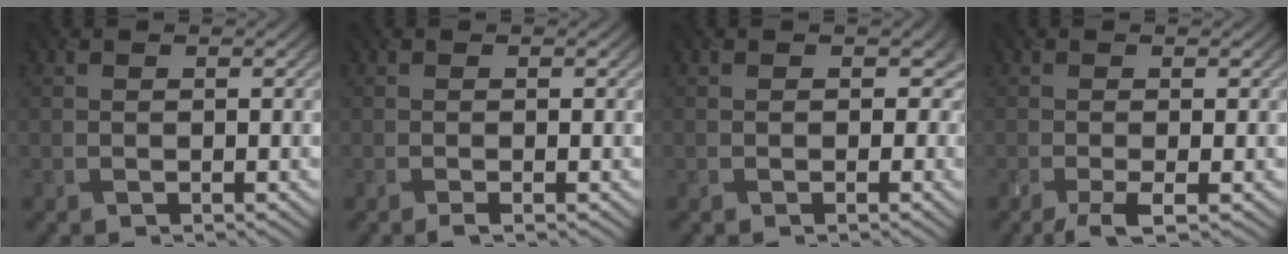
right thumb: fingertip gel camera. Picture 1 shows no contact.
{"total": 0.8, "force": [-0.4, 0.1, 0.6], "torque": [-0.013, -0.001, -0.008]}
{"total": 2.3, "force": [-0.5, 2.0, 1.0], "torque": [-0.011, -0.015, -0.007]}
{"total": 2.6, "force": [-1.6, 0.5, 2.1], "torque": [-0.040, -0.002, -0.031]}